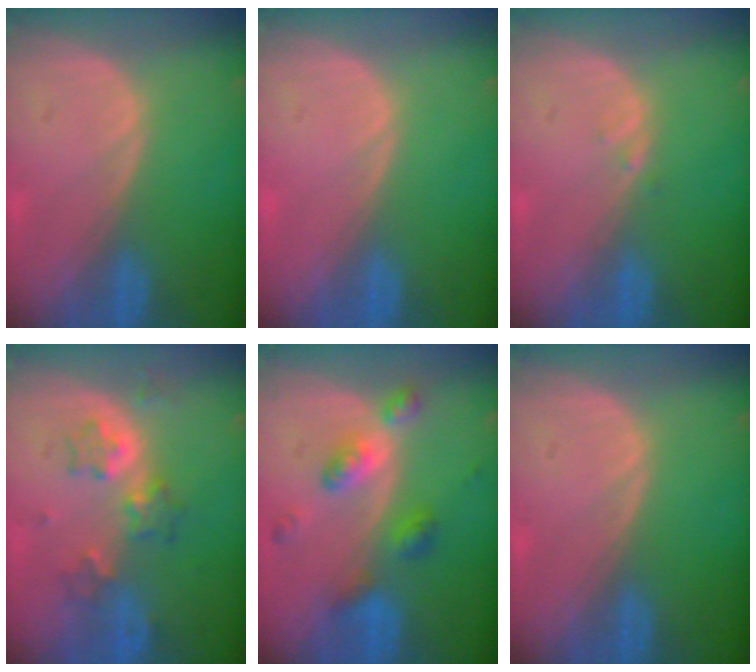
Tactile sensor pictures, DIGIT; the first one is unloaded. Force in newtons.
{"total": 0.0}
{"total": 0.6, "press": 0.6, "slide": 0.1}
{"total": 5.4, "press": 5.4, "slide": 0.6}
{"total": 6.0, "press": 6.0, "slide": 0.4}
{"total": 0.0}